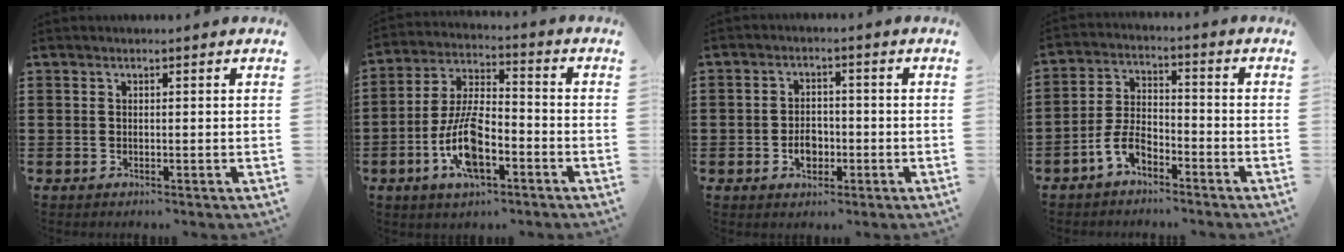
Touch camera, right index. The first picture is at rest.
{"total": 10.4, "force": [-4.0, 4.3, 8.6], "torque": [-0.186, 0.001, -0.074]}
{"total": 3.6, "force": [-1.2, 2.7, 2.0], "torque": [-0.033, 0.001, -0.026]}
{"total": 5.7, "force": [-3.6, 2.7, 3.4], "torque": [-0.088, 0.006, -0.076]}